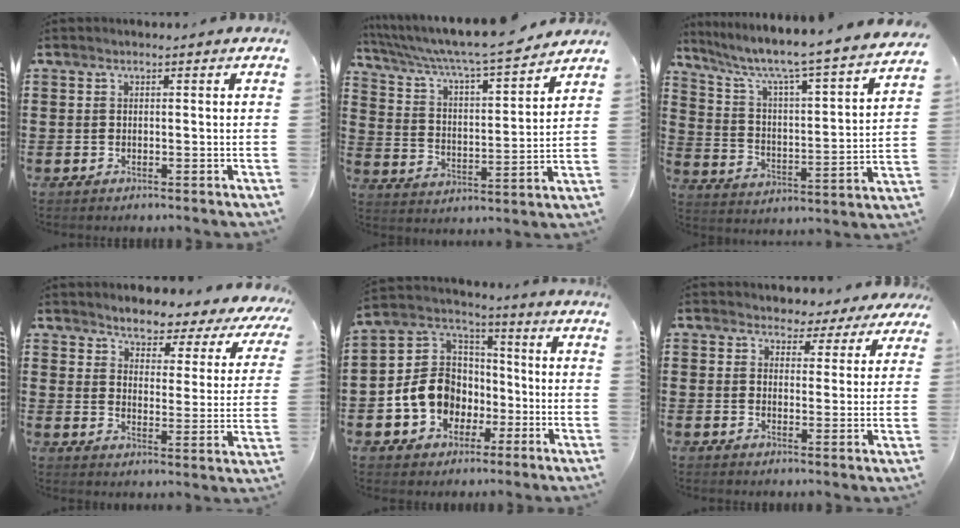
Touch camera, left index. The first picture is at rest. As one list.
[{"total": 6.5, "force": [5.8, 0.0, 2.9], "torque": [-0.081, -0.041, 0.094]}, {"total": 4.6, "force": [3.7, -0.2, 2.7], "torque": [-0.074, -0.049, 0.049]}, {"total": 3.6, "force": [3.5, 0.7, 0.2], "torque": [-0.023, -0.036, 0.053]}, {"total": 10.6, "force": [-2.9, 9.3, 4.1], "torque": [-0.128, 0.017, -0.054]}, {"total": 3.3, "force": [2.7, 1.9, 0.2], "torque": [-0.021, -0.004, 0.048]}]